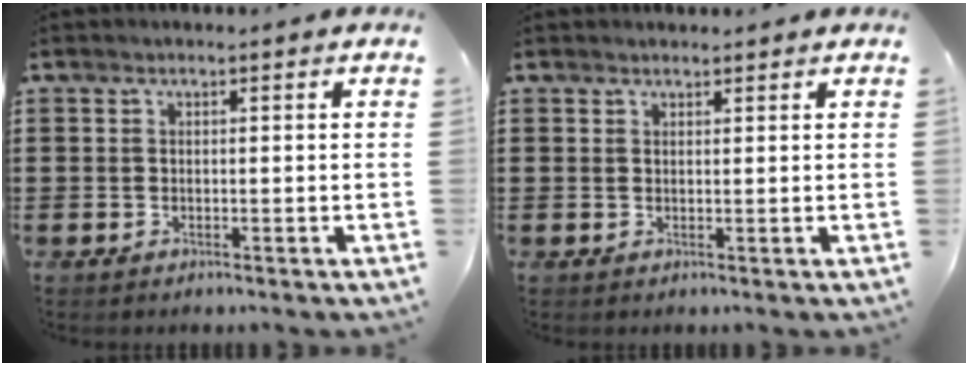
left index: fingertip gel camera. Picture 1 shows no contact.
{"total": 0.8, "force": [0.8, 0.1, 0.0], "torque": [-0.001, -0.001, 0.016]}